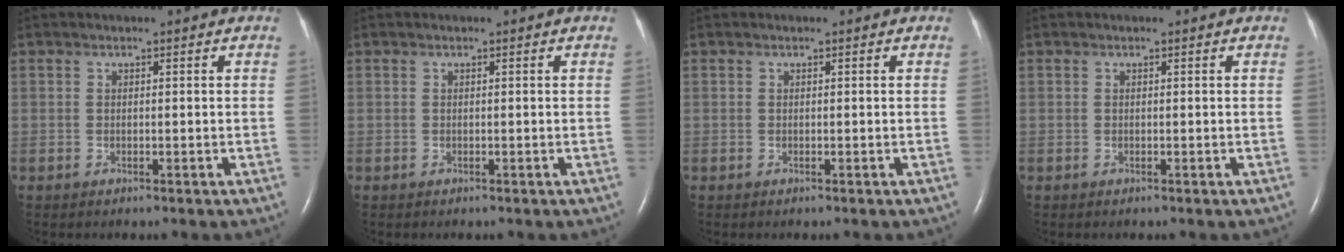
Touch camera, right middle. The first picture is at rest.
{"total": 0.0}
{"total": 0.0}
{"total": 0.0}